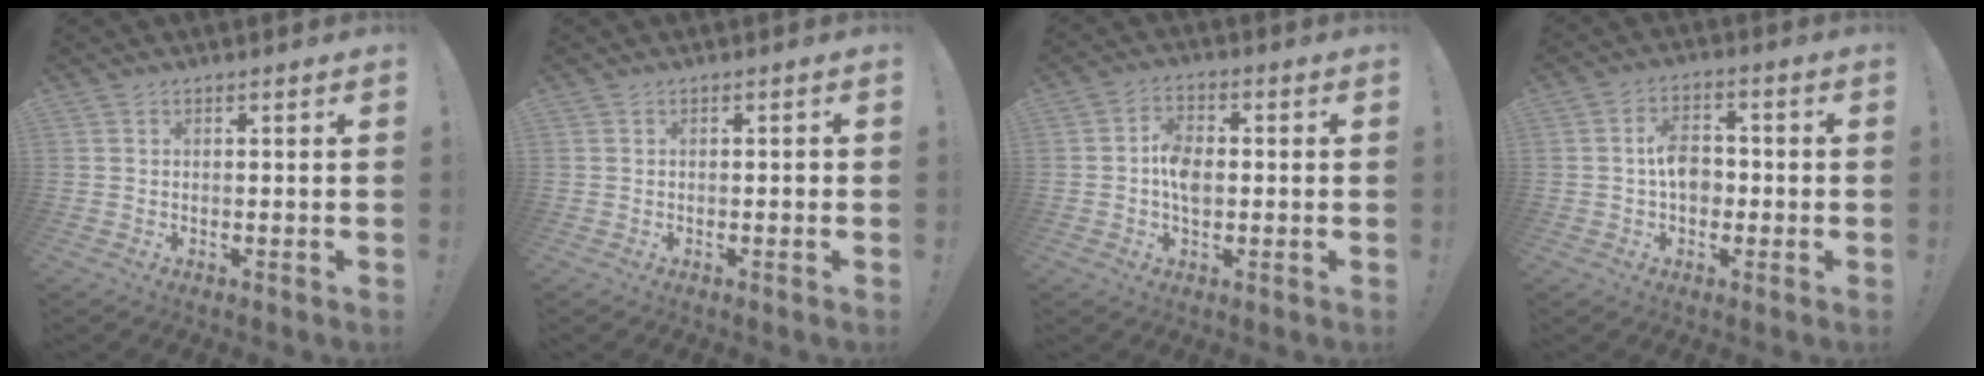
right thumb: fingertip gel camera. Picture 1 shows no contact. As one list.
[{"total": 0.6, "force": [-0.4, 0.3, 0.3], "torque": [-0.011, 0.005, -0.007]}, {"total": 7.2, "force": [-0.7, 5.1, 5.0], "torque": [-0.078, 0.007, -0.016]}, {"total": 7.8, "force": [-0.6, 5.7, 5.3], "torque": [-0.078, 0.011, -0.011]}]